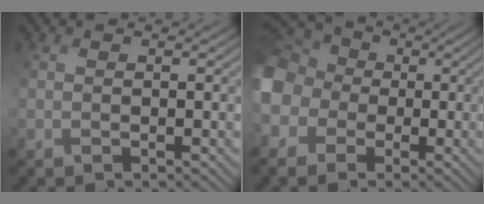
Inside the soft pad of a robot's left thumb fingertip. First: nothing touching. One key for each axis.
{"total": 14.1, "fx": -1.7, "fy": 12.7, "fz": 5.9, "tx": -0.218, "ty": 0.000, "tz": -0.080}